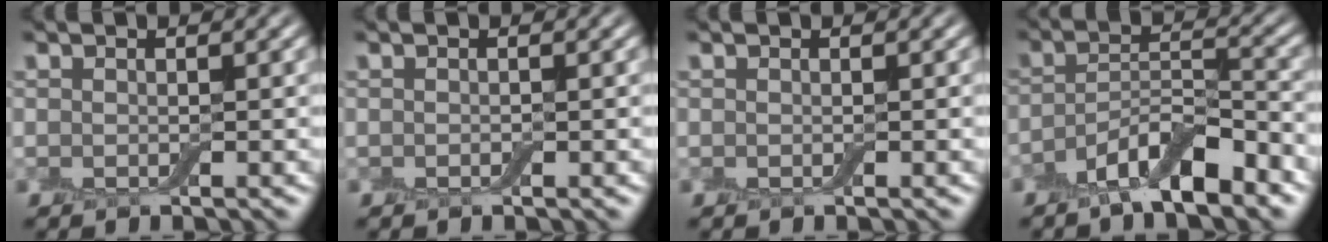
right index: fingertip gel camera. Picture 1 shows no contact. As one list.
[{"total": 0.0}, {"total": 0.0}, {"total": 6.0, "force": [-3.9, 1.7, 4.2], "torque": [-0.072, -0.001, -0.072]}]